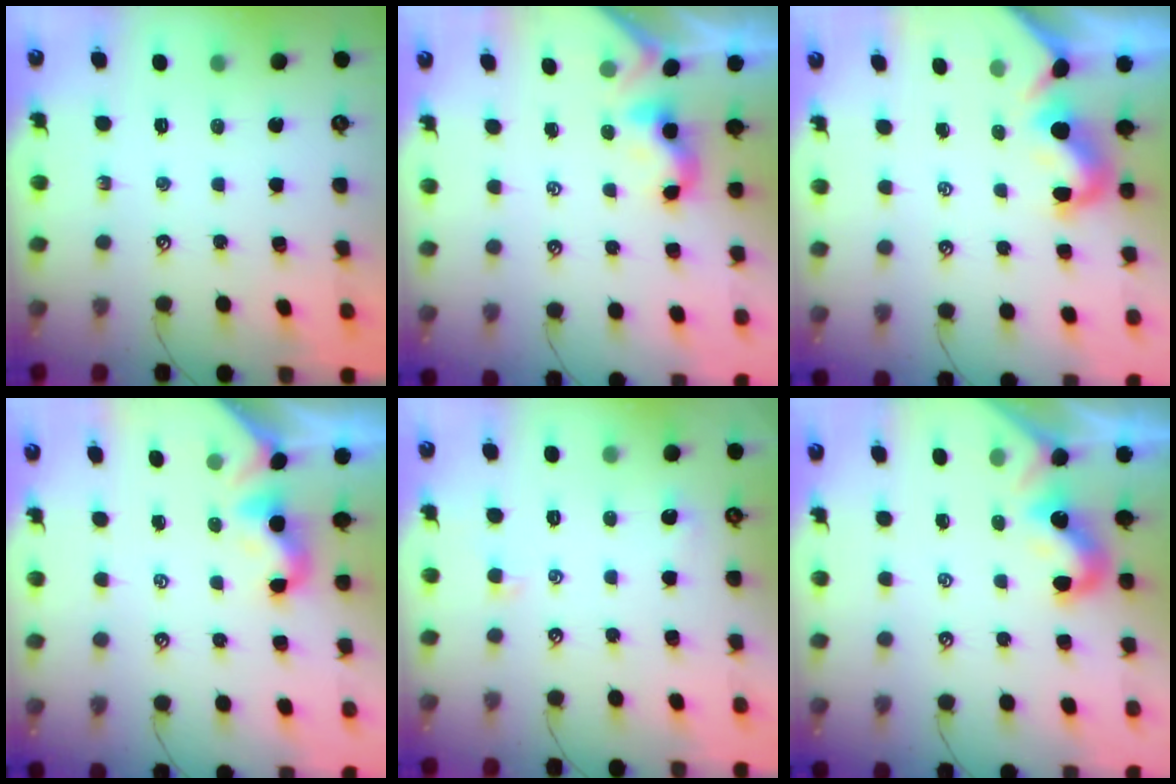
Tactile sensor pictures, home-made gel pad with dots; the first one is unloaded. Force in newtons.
{"total": 0.6, "press": 0.3, "slide": 0.5}
{"total": 1.7, "press": 1.6, "slide": 0.6}
{"total": 2.0, "press": 2.0, "slide": 0.4}
{"total": 0.7, "press": 0.5, "slide": 0.5}
{"total": 0.7, "press": 0.5, "slide": 0.4}